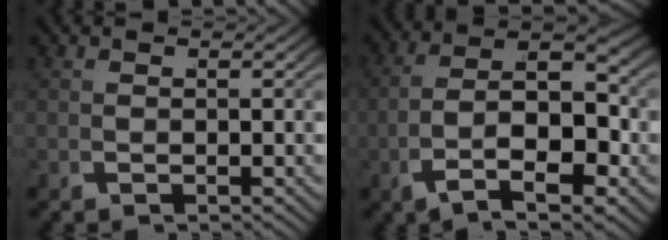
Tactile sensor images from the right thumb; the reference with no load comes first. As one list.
[{"total": 10.7, "force": [-0.6, 6.1, 8.9], "torque": [-0.169, -0.029, 0.000]}]